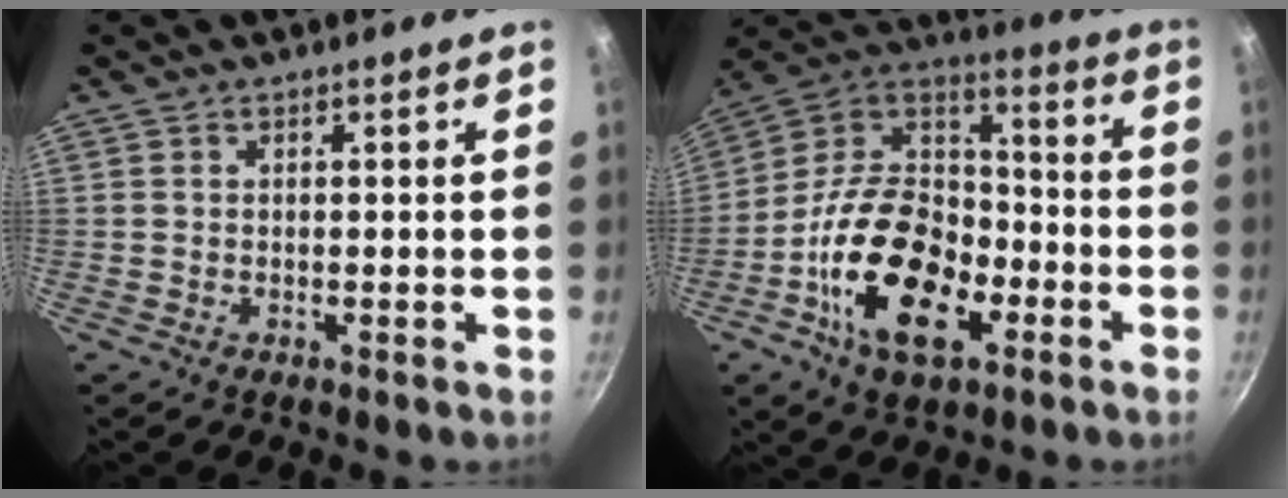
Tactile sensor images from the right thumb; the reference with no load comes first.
{"total": 23.3, "force": [-8.4, 13.9, 16.7], "torque": [-0.271, 0.055, -0.165]}